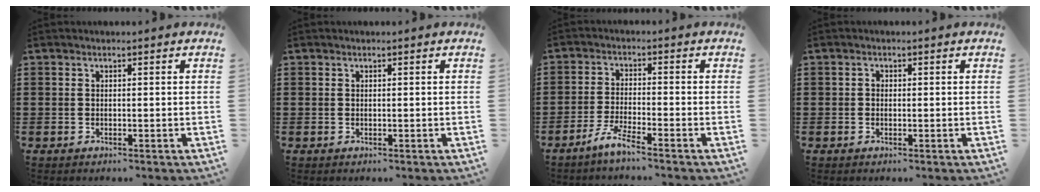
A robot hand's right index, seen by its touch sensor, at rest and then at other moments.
{"total": 0.0}
{"total": 3.8, "force": [-3.2, -0.4, 2.1], "torque": [-0.057, -0.009, -0.066]}
{"total": 0.6, "force": [-0.2, 0.5, 0.3], "torque": [-0.006, 0.001, -0.004]}